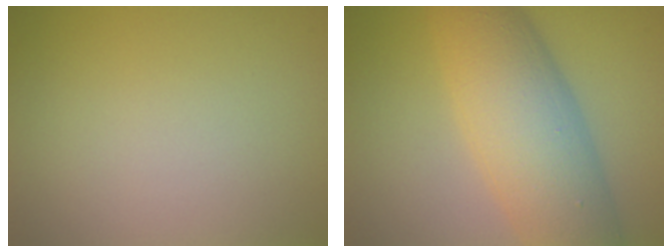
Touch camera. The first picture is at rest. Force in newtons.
{"total": 9.5, "press": 9.5, "slide": 0.1}